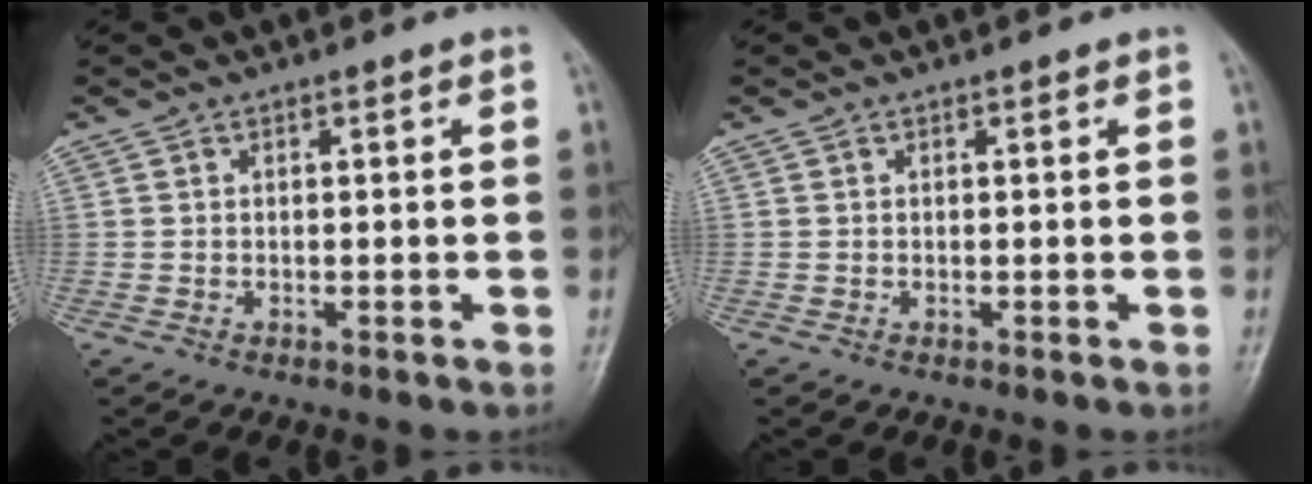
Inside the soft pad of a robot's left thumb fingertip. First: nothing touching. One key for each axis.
{"total": 0.0}